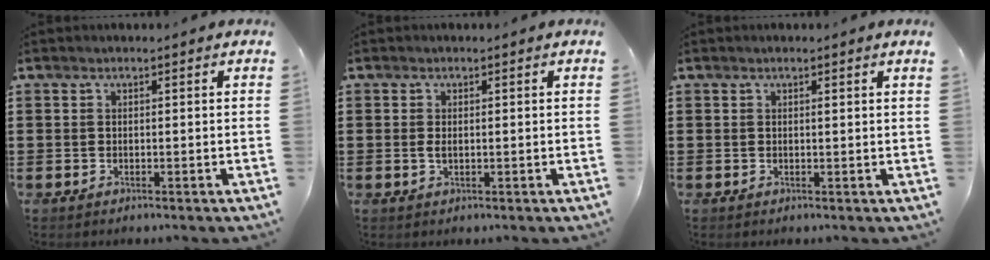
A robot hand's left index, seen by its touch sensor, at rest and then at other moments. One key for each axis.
{"total": 1.1, "fx": 0.0, "fy": 0.5, "fz": 1.0, "tx": -0.028, "ty": 0.000, "tz": -0.005}
{"total": 0.7, "fx": 0.3, "fy": -0.2, "fz": 0.6, "tx": -0.010, "ty": -0.004, "tz": 0.007}